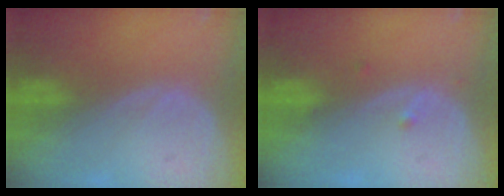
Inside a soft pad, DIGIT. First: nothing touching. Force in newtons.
{"total": 1.0, "press": 0.8, "slide": 0.6}